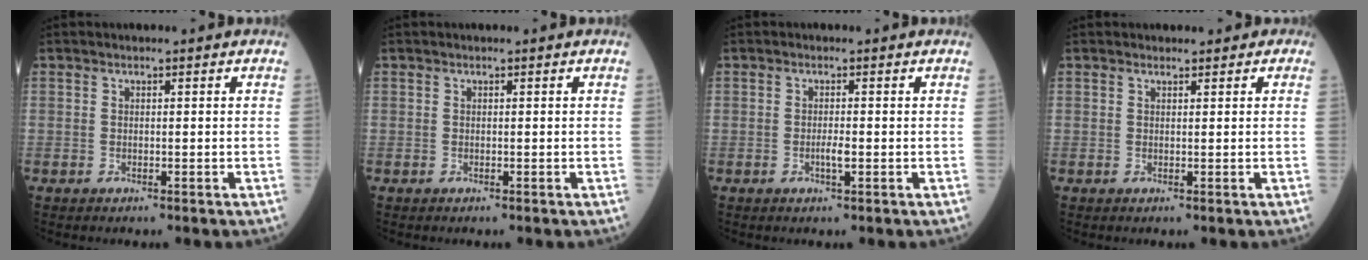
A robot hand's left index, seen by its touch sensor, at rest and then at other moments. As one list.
[{"total": 0.0}, {"total": 1.4, "force": [-0.3, 0.1, 1.3], "torque": [-0.028, -0.002, -0.005]}, {"total": 1.1, "force": [0.8, 0.7, 0.2], "torque": [0.003, 0.001, 0.005]}]